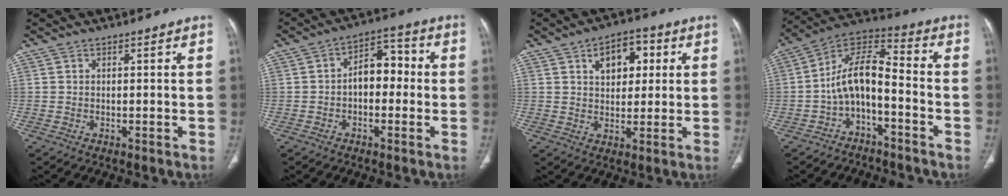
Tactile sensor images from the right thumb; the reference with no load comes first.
{"total": 7.6, "force": [-0.7, 5.0, 5.7], "torque": [-0.055, 0.035, -0.023]}
{"total": 8.5, "force": [3.0, 5.4, 5.8], "torque": [-0.043, 0.003, 0.040]}
{"total": 10.9, "force": [-4.1, 5.5, 8.5], "torque": [-0.148, 0.088, -0.081]}